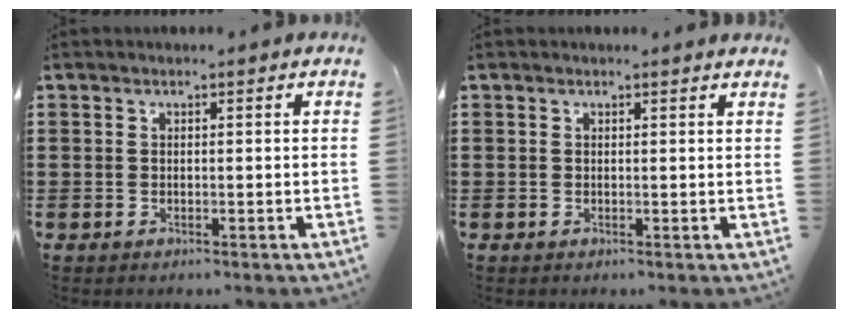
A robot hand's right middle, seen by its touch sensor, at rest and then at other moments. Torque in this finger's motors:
{"motor_torque": [-0.55, -0.17, 0.02, -0.01]}